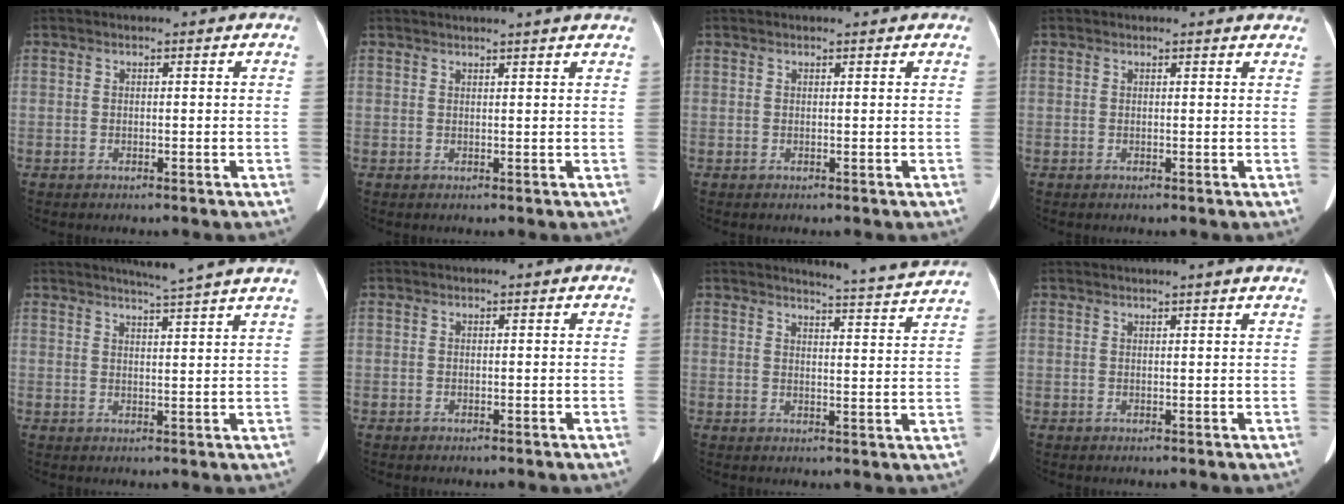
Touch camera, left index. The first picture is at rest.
{"total": 5.5, "force": [4.9, -0.7, 2.3], "torque": [-0.028, 0.024, 0.055]}
{"total": 1.1, "force": [1.0, 0.1, 0.3], "torque": [-0.009, 0.007, 0.014]}
{"total": 3.5, "force": [3.3, 0.7, 0.6], "torque": [-0.010, 0.002, 0.018]}
{"total": 8.2, "force": [7.3, -1.5, 3.5], "torque": [-0.050, -0.002, 0.084]}
{"total": 0.0}
{"total": 9.7, "force": [9.4, -1.6, 1.5], "torque": [-0.038, -0.037, 0.107]}
{"total": 5.2, "force": [4.6, -0.6, 2.3], "torque": [-0.030, 0.021, 0.047]}